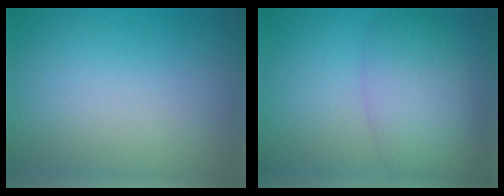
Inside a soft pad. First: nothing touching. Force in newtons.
{"total": 5.6, "press": 5.6, "slide": 0.0}